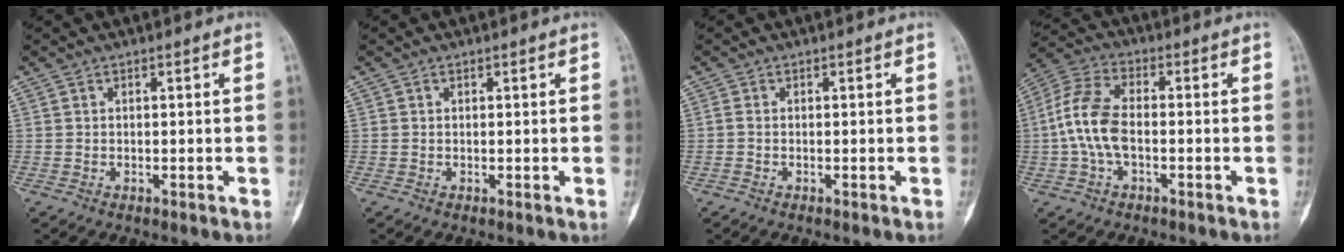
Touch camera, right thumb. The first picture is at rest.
{"total": 0.0}
{"total": 0.7, "force": [-0.2, 0.4, 0.6], "torque": [-0.017, -0.002, -0.008]}
{"total": 10.1, "force": [-1.2, 5.4, 8.4], "torque": [-0.186, 0.030, -0.030]}